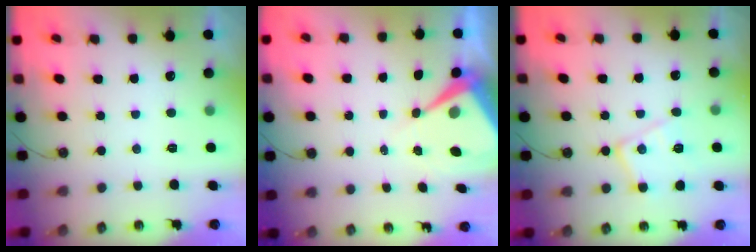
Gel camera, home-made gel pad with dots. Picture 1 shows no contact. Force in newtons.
{"total": 8.7, "press": 8.7, "slide": 1.1}
{"total": 13.0, "press": 13.0, "slide": 0.7}